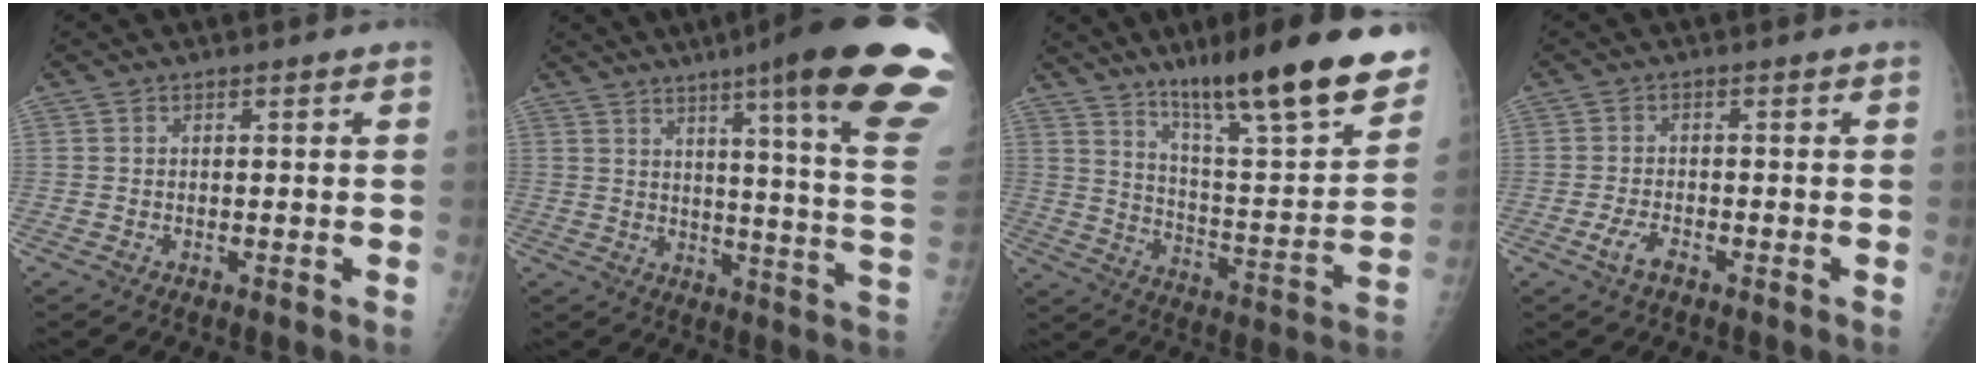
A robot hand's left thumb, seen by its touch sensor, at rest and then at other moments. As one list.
[{"total": 26.1, "force": [16.3, 1.8, 20.2], "torque": [-0.223, -0.084, 0.208]}, {"total": 24.6, "force": [16.8, 4.1, 17.5], "torque": [-0.236, -0.076, 0.264]}, {"total": 3.0, "force": [-1.7, 1.2, 2.1], "torque": [-0.050, 0.008, -0.032]}]